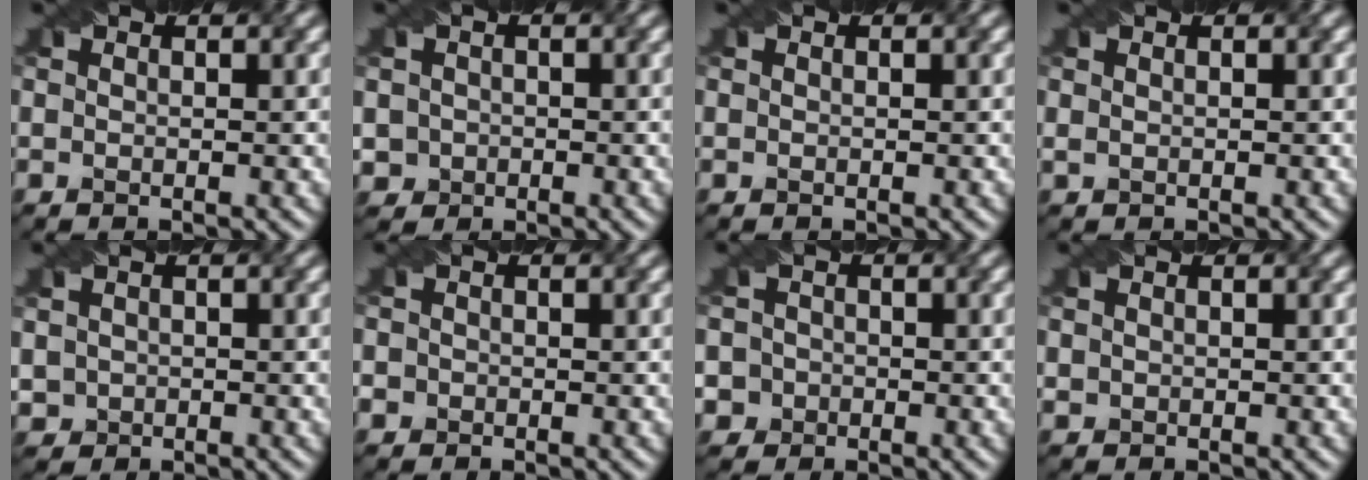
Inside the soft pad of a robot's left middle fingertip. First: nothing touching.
{"total": 2.1, "force": [-0.2, 2.0, 0.3], "torque": [0.002, 0.013, 0.000]}
{"total": 0.0}
{"total": 0.5, "force": [0.0, 0.4, 0.3], "torque": [-0.010, -0.003, 0.008]}
{"total": 1.4, "force": [0.0, 1.3, 0.1], "torque": [-0.004, 0.009, 0.015]}
{"total": 2.9, "force": [-0.1, 2.7, 1.0], "torque": [-0.014, 0.029, -0.024]}
{"total": 4.2, "force": [-0.6, 4.1, 0.9], "torque": [-0.013, 0.029, -0.029]}
{"total": 1.1, "force": [0.4, 1.0, 0.4], "torque": [-0.012, 0.012, 0.012]}